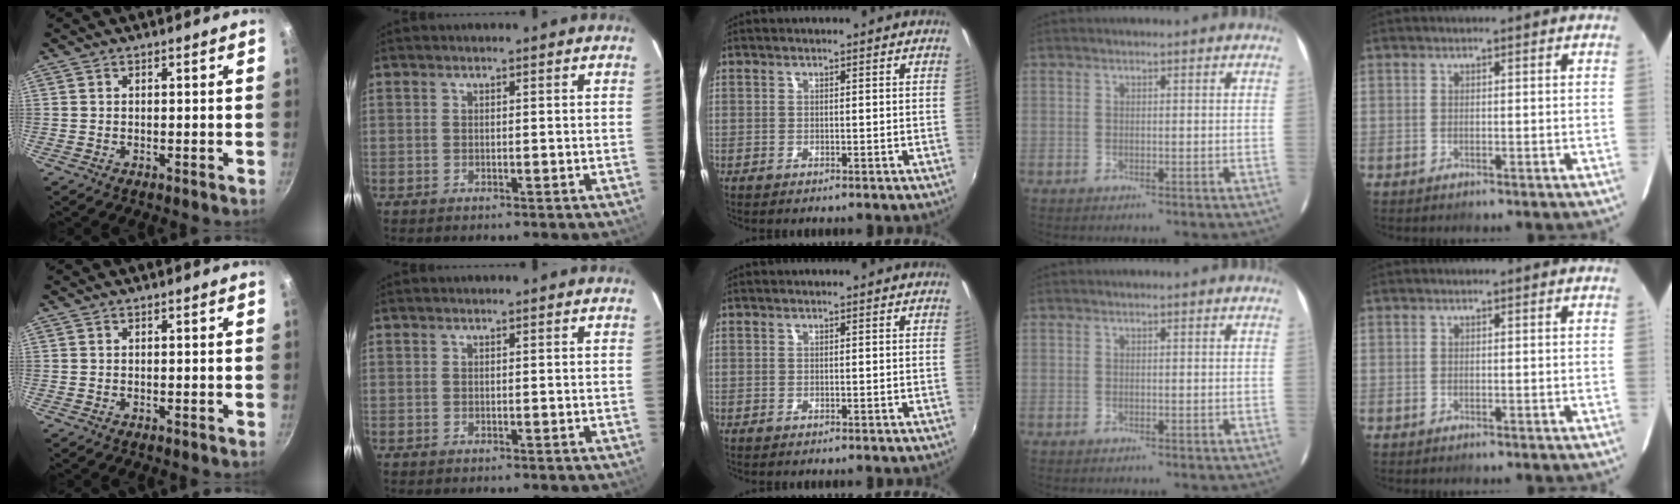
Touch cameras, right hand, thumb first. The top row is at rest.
{}